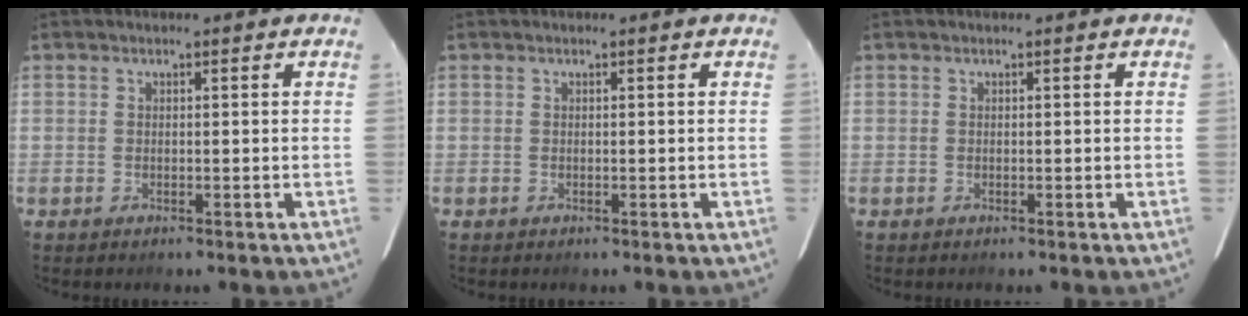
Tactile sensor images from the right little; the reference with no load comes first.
{"total": 0.0}
{"total": 0.0}